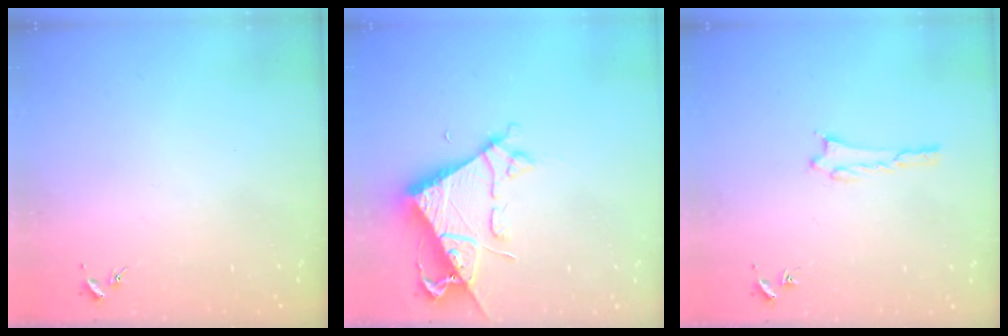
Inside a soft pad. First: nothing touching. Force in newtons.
{"total": 7.3, "press": 7.3, "slide": 0.6}
{"total": 1.4, "press": 1.4, "slide": 0.2}